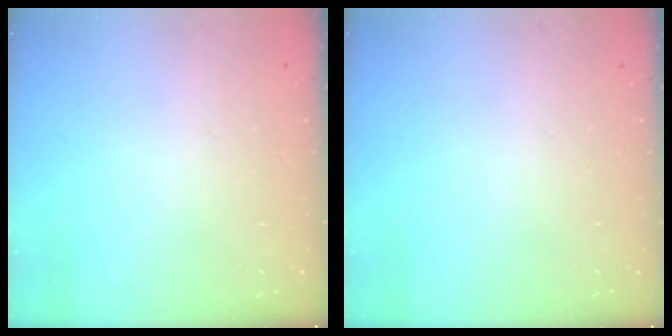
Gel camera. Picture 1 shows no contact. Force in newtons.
{"total": 0.0}